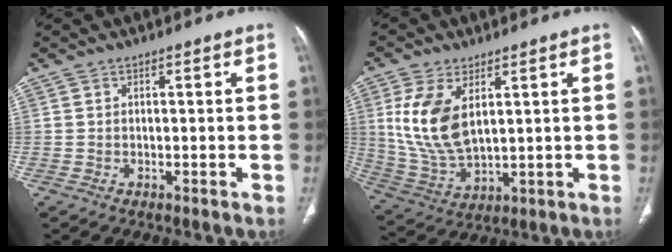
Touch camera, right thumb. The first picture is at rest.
{"total": 12.4, "force": [3.8, 6.6, 9.9], "torque": [-0.205, -0.014, 0.090]}